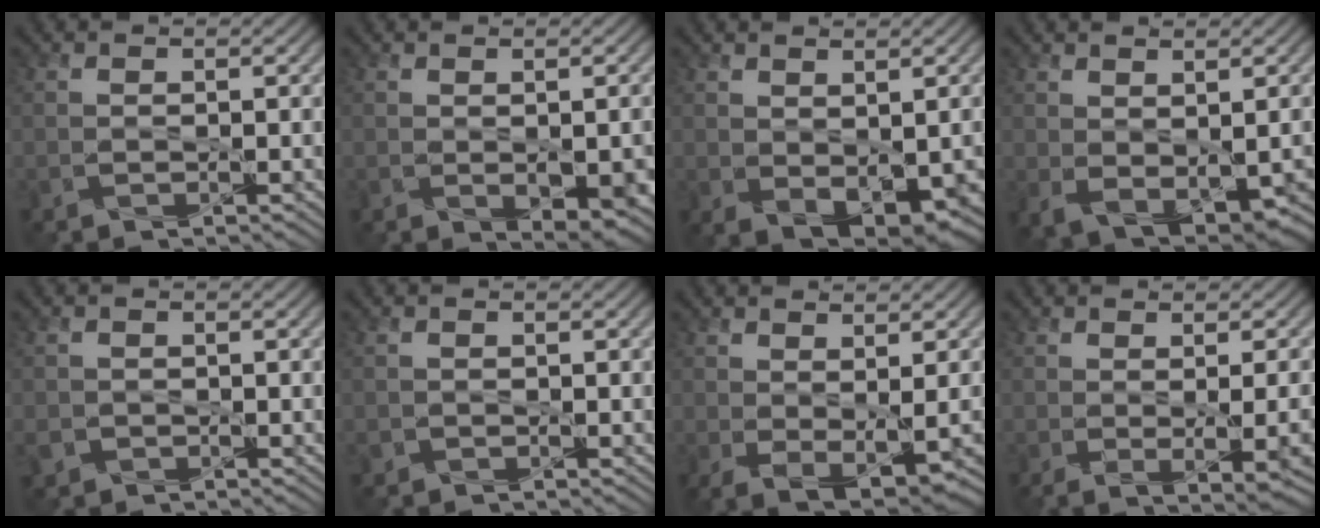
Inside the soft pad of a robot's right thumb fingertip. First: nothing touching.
{"total": 3.9, "force": [-0.8, 2.0, 3.2], "torque": [-0.054, -0.019, 0.003]}
{"total": 5.6, "force": [-0.7, 3.3, 4.4], "torque": [-0.084, -0.026, 0.008]}
{"total": 6.0, "force": [-0.3, 3.6, 4.8], "torque": [-0.094, -0.031, 0.017]}
{"total": 2.0, "force": [-0.9, 1.8, 0.4], "torque": [-0.013, -0.010, -0.020]}
{"total": 0.8, "force": [-0.3, 0.7, -0.1], "torque": [0.004, -0.006, -0.009]}
{"total": 5.3, "force": [-0.3, 2.3, 4.8], "torque": [-0.095, -0.020, 0.009]}
{"total": 6.5, "force": [-0.9, 2.1, 6.1], "torque": [-0.085, -0.011, 0.001]}